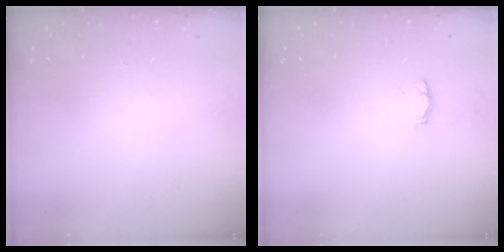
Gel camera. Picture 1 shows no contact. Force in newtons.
{"total": 3.7, "press": 3.3, "slide": 1.6}